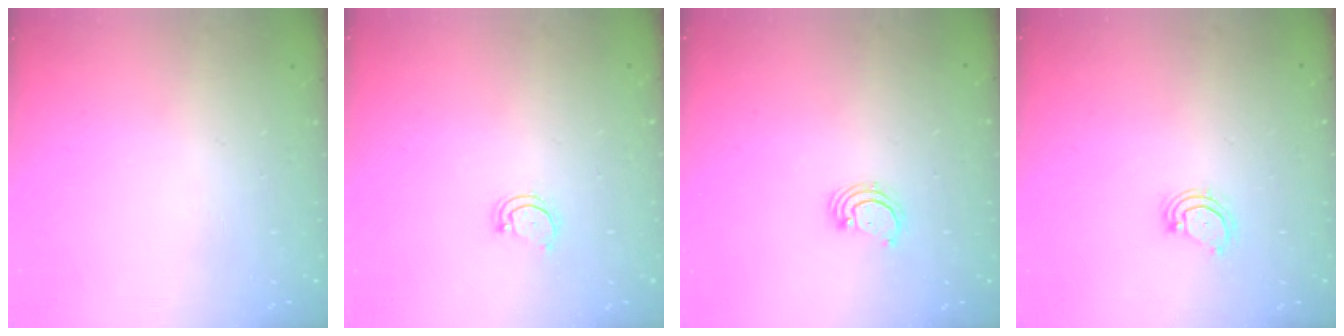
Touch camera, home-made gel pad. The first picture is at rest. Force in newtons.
{"total": 3.6, "press": 3.5, "slide": 0.4}
{"total": 2.8, "press": 2.8, "slide": 0.2}
{"total": 3.3, "press": 3.2, "slide": 0.7}